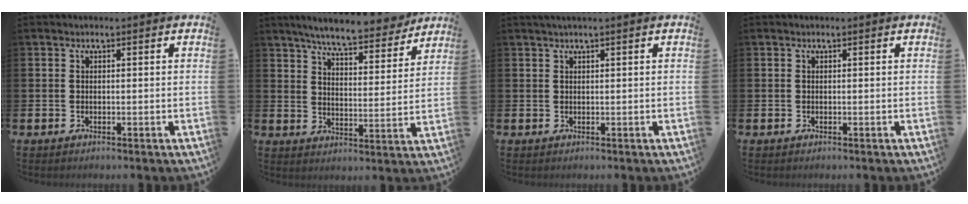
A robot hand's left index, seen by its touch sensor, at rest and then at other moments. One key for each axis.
{"total": 7.4, "fx": 6.9, "fy": 0.9, "fz": 2.4, "tx": -0.064, "ty": -0.044, "tz": 0.117}
{"total": 1.0, "fx": 0.7, "fy": -0.1, "fz": 0.7, "tx": -0.018, "ty": 0.004, "tz": 0.014}
{"total": 0.0}